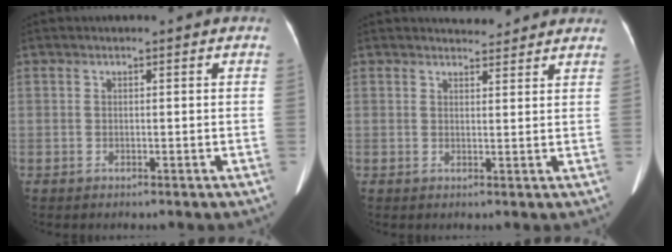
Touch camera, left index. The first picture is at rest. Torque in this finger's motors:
{"motor_torque": [-0.36, -0.54, -0.03, -0.01]}